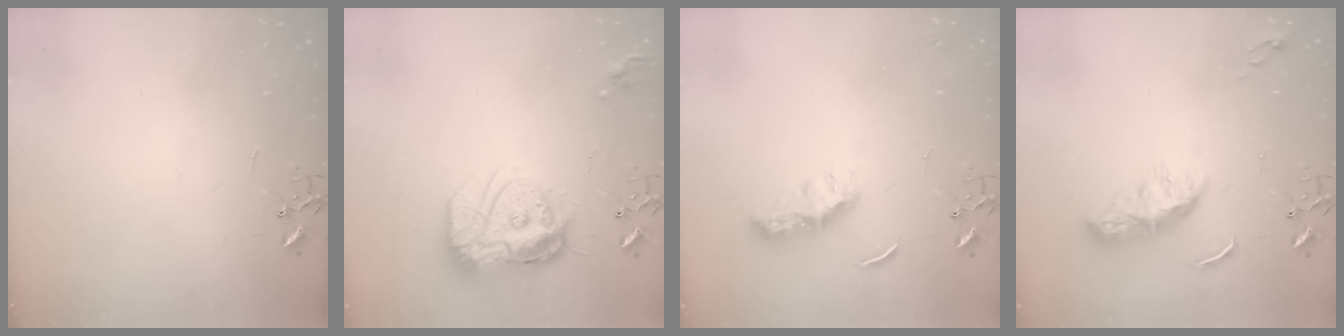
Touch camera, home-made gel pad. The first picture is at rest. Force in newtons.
{"total": 17.0, "press": 16.9, "slide": 1.4}
{"total": 8.1, "press": 8.1, "slide": 0.6}
{"total": 8.7, "press": 8.7, "slide": 0.3}